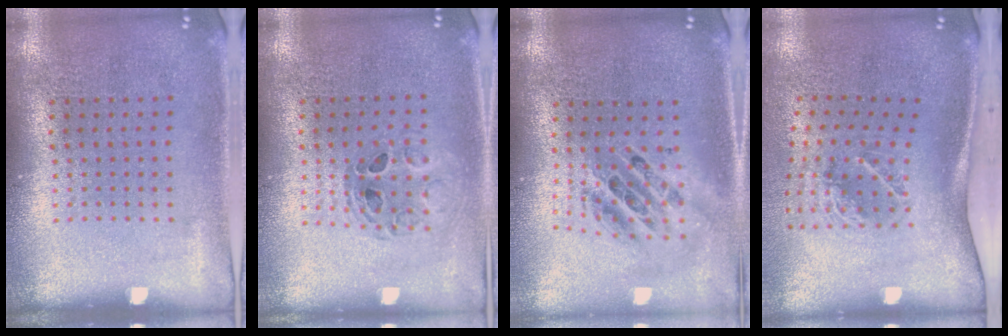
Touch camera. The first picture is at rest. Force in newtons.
{"total": 0.5, "press": 0.4, "slide": 0.2}
{"total": 2.0, "press": 1.6, "slide": 1.2}
{"total": 2.1, "press": 1.3, "slide": 1.7}